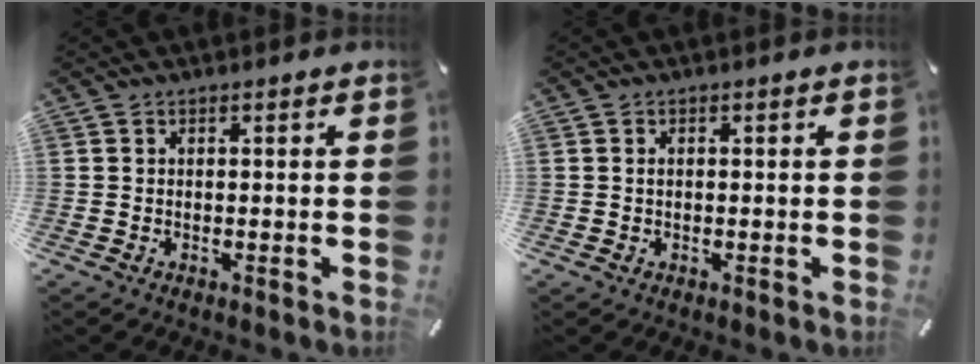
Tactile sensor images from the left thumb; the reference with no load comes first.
{"total": 0.7, "force": [0.0, 0.5, 0.5], "torque": [-0.012, 0.001, -0.001]}